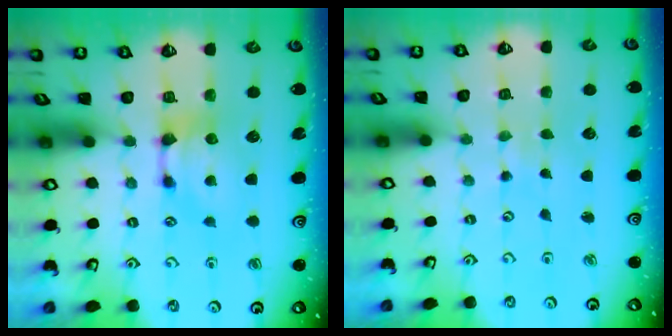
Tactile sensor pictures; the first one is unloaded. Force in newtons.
{"total": 5.7, "press": 5.7, "slide": 0.3}